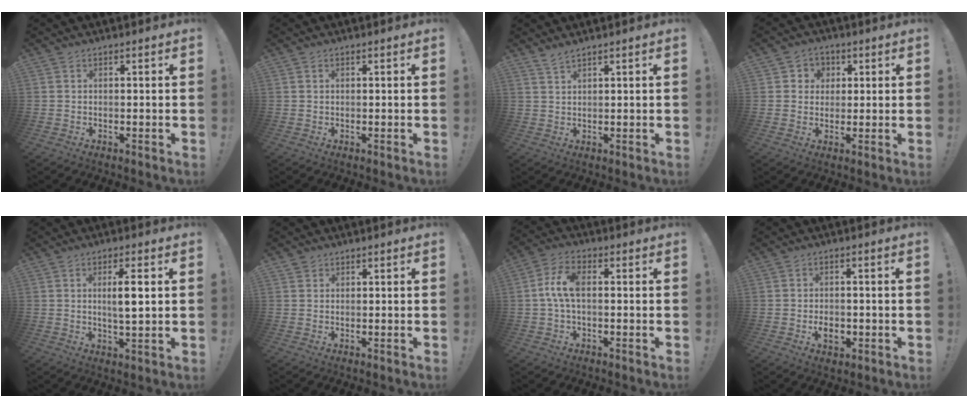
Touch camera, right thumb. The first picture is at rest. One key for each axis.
{"total": 0.5, "fx": 0.3, "fy": 0.4, "fz": 0.1, "tx": 0.001, "ty": 0.000, "tz": 0.004}
{"total": 2.3, "fx": 2.0, "fy": 0.2, "fz": 1.1, "tx": -0.028, "ty": -0.010, "tz": 0.038}
{"total": 4.8, "fx": 0.6, "fy": 4.7, "fz": 0.7, "tx": -0.008, "ty": -0.003, "tz": 0.011}
{"total": 6.1, "fx": 1.4, "fy": 0.9, "fz": 5.8, "tx": -0.089, "ty": -0.008, "tz": 0.015}
{"total": 1.3, "fx": 1.1, "fy": 0.6, "fz": 0.1, "tx": 0.005, "ty": -0.006, "tz": 0.020}
{"total": 7.5, "fx": 0.2, "fy": 3.8, "fz": 6.4, "tx": -0.137, "ty": 0.006, "tz": 0.005}
{"total": 3.8, "fx": -1.3, "fy": 2.5, "fz": 2.6, "tx": -0.029, "ty": -0.001, "tz": -0.023}